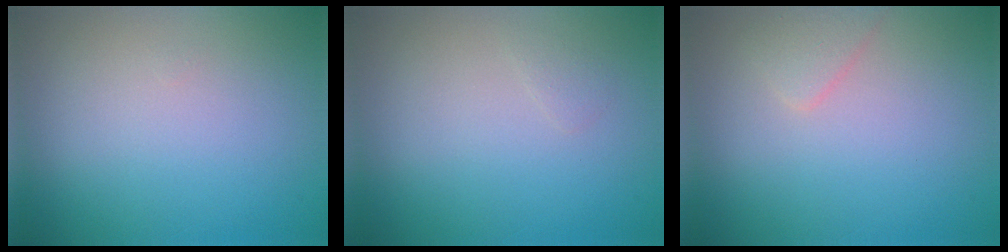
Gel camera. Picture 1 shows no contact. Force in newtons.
{"total": 0.5, "press": 0.5, "slide": 0.0}
{"total": 1.2, "press": 1.2, "slide": 0.1}